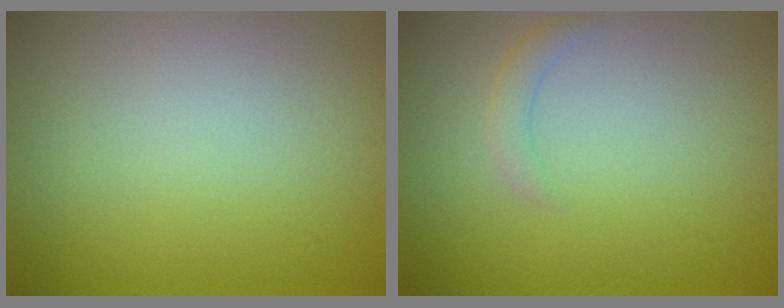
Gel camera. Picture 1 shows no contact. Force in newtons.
{"total": 1.3, "press": 1.3, "slide": 0.1}